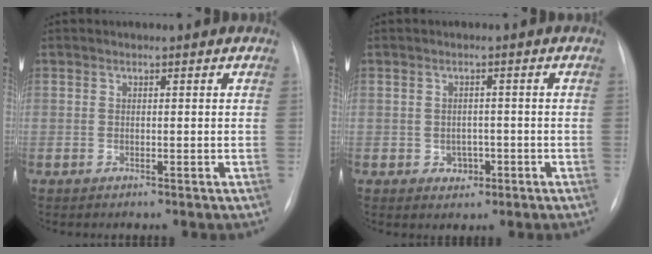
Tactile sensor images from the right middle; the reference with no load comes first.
{"total": 2.5, "force": [-0.9, 2.0, 1.1], "torque": [-0.013, 0.004, -0.005]}